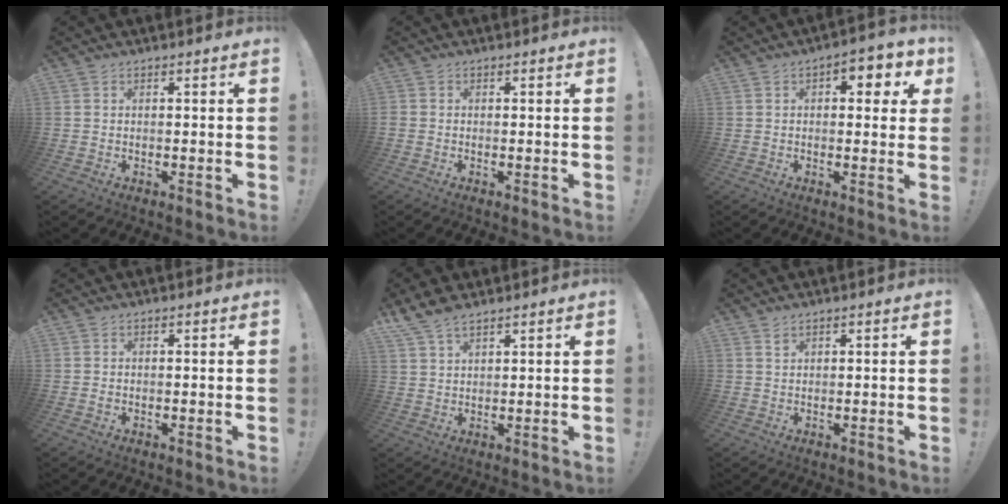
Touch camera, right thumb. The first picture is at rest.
{"total": 0.8, "force": [0.0, 0.8, 0.2], "torque": [-0.004, 0.002, 0.001]}
{"total": 5.5, "force": [1.8, 3.3, 4.0], "torque": [-0.037, -0.007, 0.024]}
{"total": 0.6, "force": [0.0, 0.5, 0.3], "torque": [-0.003, 0.001, -0.002]}
{"total": 6.4, "force": [5.1, 2.5, 2.9], "torque": [-0.059, -0.022, 0.100]}
{"total": 1.2, "force": [0.9, 0.7, 0.4], "torque": [0.005, -0.006, 0.014]}